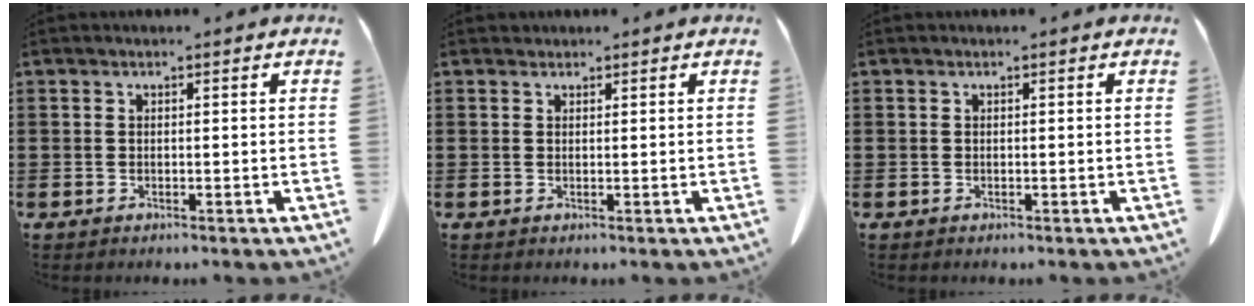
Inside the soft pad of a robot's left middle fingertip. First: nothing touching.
{"total": 0.7, "force": [0.6, 0.3, -0.1], "torque": [0.000, 0.001, 0.012]}
{"total": 0.0}